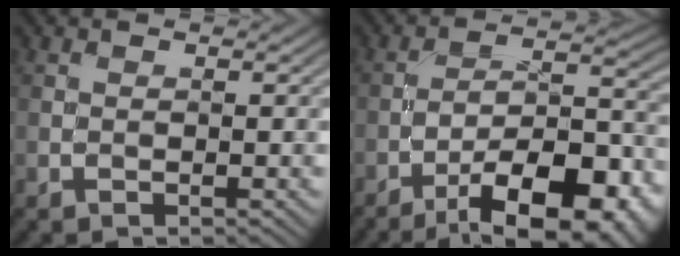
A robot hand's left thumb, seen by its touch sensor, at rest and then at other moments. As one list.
[{"total": 16.4, "force": [-10.6, 5.4, 11.3], "torque": [-0.160, -0.011, -0.156]}]